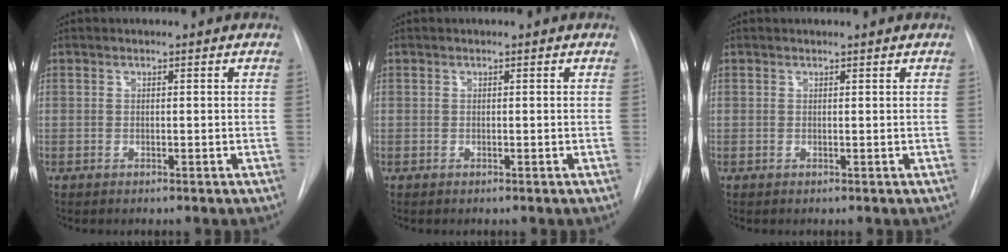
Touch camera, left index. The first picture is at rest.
{"total": 0.0}
{"total": 0.8, "force": [0.7, -0.1, 0.3], "torque": [-0.008, 0.007, 0.015]}